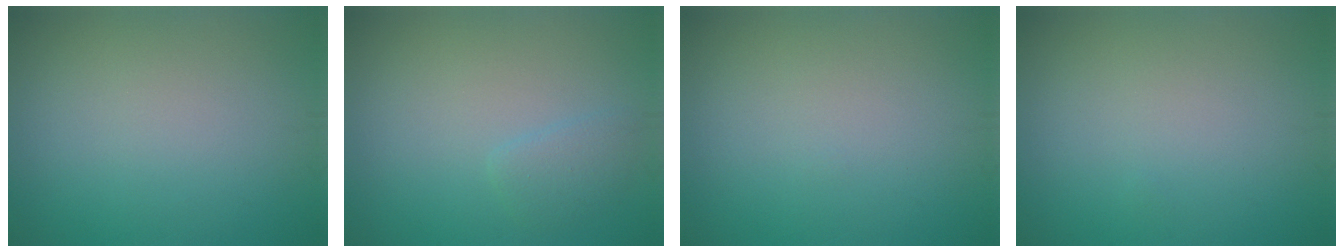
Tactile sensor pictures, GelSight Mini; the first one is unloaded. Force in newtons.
{"total": 1.4, "press": 1.4, "slide": 0.2}
{"total": 0.0}
{"total": 0.0}